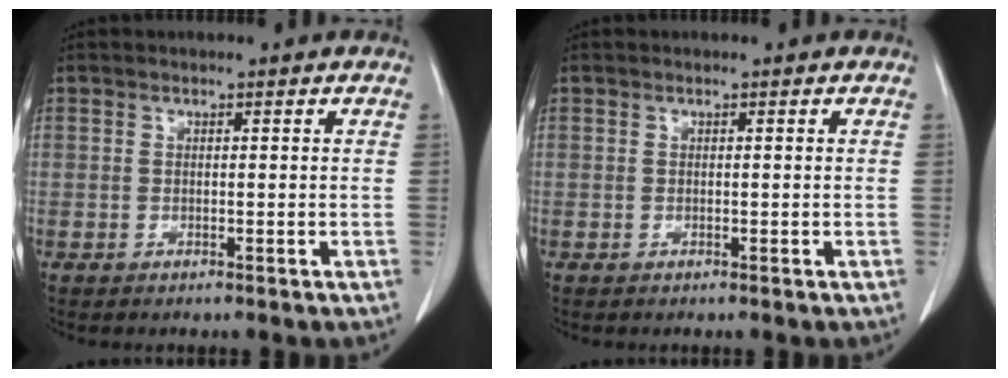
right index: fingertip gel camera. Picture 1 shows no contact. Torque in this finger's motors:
{"motor_torque": [0.00, 0.00, 0.01, 0.00]}